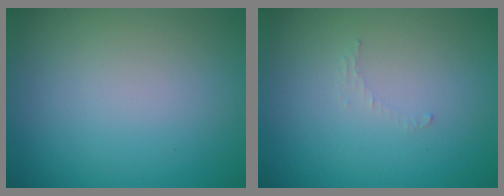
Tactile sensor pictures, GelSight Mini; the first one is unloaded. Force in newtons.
{"total": 0.7, "press": 0.7, "slide": 0.1}